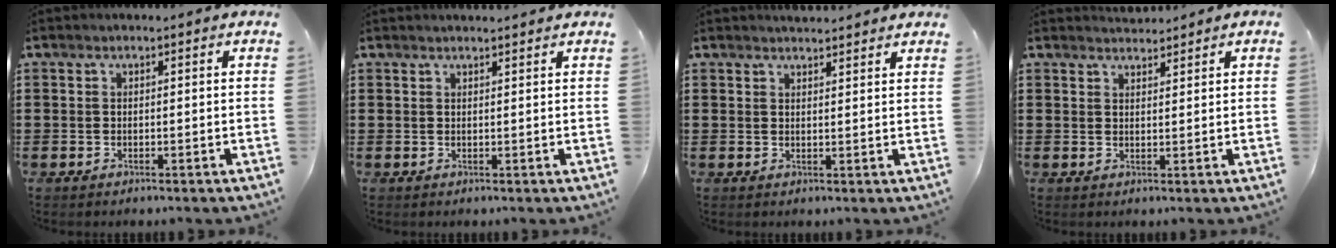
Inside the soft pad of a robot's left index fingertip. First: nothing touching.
{"total": 1.0, "force": [1.0, 0.0, 0.1], "torque": [-0.003, -0.002, 0.019]}
{"total": 1.9, "force": [1.9, 0.0, 0.1], "torque": [-0.007, 0.000, 0.037]}
{"total": 1.8, "force": [1.8, 0.2, 0.0], "torque": [-0.006, 0.002, 0.035]}